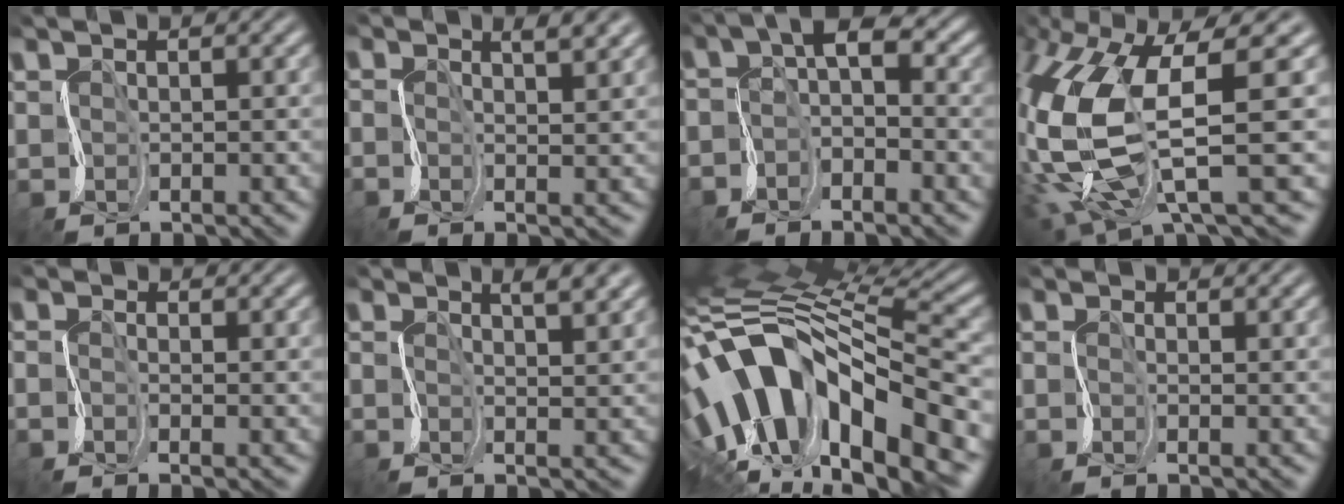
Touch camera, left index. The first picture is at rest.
{"total": 3.4, "force": [1.3, 0.9, 3.0], "torque": [-0.027, 0.011, 0.011]}
{"total": 4.0, "force": [-0.9, 1.8, 3.5], "torque": [-0.063, 0.015, -0.027]}
{"total": 11.0, "force": [1.3, 3.9, 10.2], "torque": [-0.233, -0.022, 0.033]}
{"total": 2.5, "force": [-1.6, 0.8, 1.7], "torque": [-0.030, -0.009, -0.023]}
{"total": 3.8, "force": [1.4, 1.1, 3.4], "torque": [-0.027, 0.015, 0.012]}
{"total": 14.9, "force": [-2.5, 7.0, 12.9], "torque": [-0.231, 0.009, -0.026]}
{"total": 0.8, "force": [-0.6, 0.2, 0.4], "torque": [-0.003, -0.003, -0.009]}